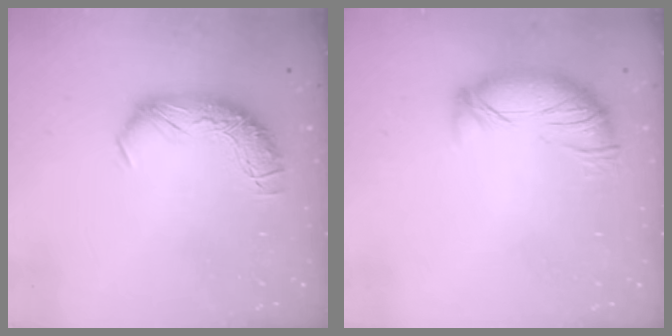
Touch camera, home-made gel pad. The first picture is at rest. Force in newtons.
{"total": 3.4, "press": 3.0, "slide": 1.6}